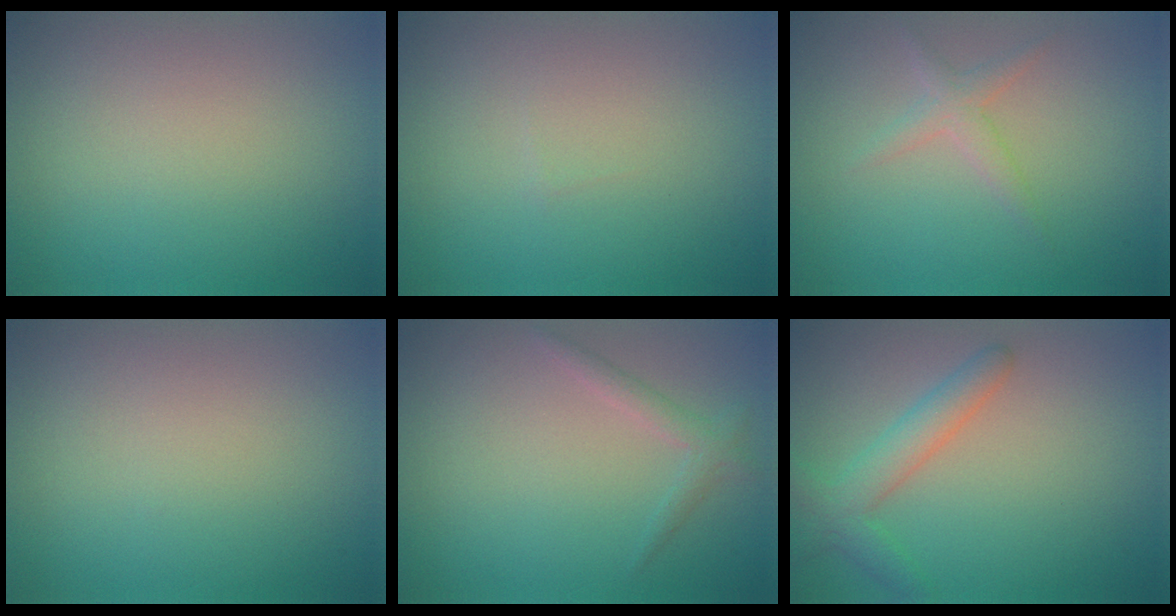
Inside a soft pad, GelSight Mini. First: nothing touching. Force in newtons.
{"total": 0.0}
{"total": 1.5, "press": 1.5, "slide": 0.1}
{"total": 0.0}
{"total": 1.4, "press": 1.4, "slide": 0.1}
{"total": 3.0, "press": 3.0, "slide": 0.2}